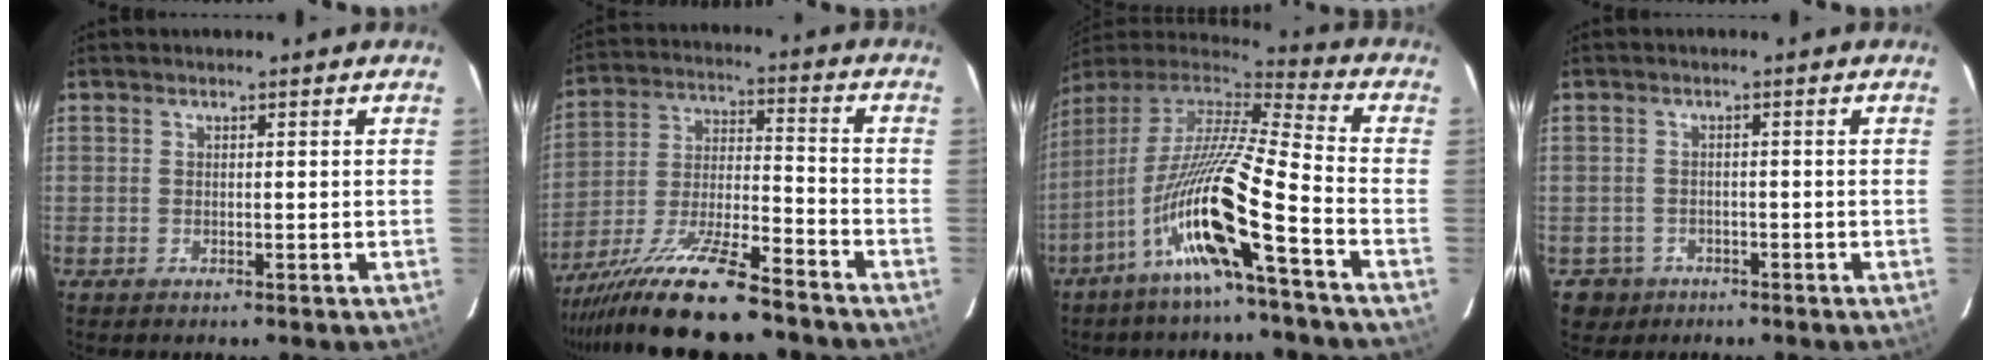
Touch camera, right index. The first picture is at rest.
{"total": 16.8, "force": [-13.6, 1.6, 9.7], "torque": [-0.201, -0.021, -0.245]}
{"total": 18.0, "force": [-8.3, -0.4, 16.0], "torque": [-0.329, -0.025, -0.165]}
{"total": 3.4, "force": [-1.6, 3.0, -0.4], "torque": [0.008, 0.011, -0.025]}